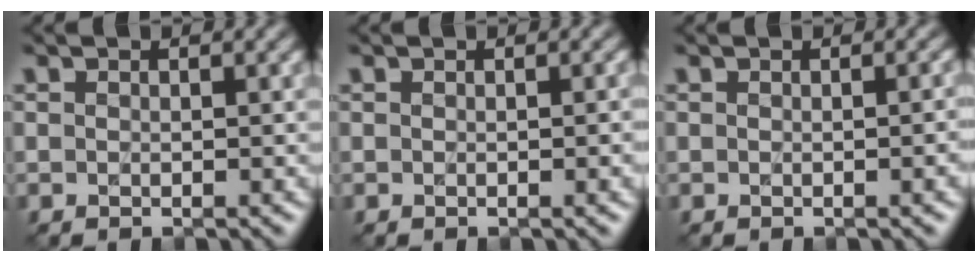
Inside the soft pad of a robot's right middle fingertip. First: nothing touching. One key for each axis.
{"total": 2.1, "fx": -0.1, "fy": 0.8, "fz": 1.9, "tx": -0.010, "ty": 0.004, "tz": 0.005}
{"total": 2.9, "fx": -0.3, "fy": 1.2, "fz": 2.6, "tx": -0.011, "ty": 0.005, "tz": 0.002}